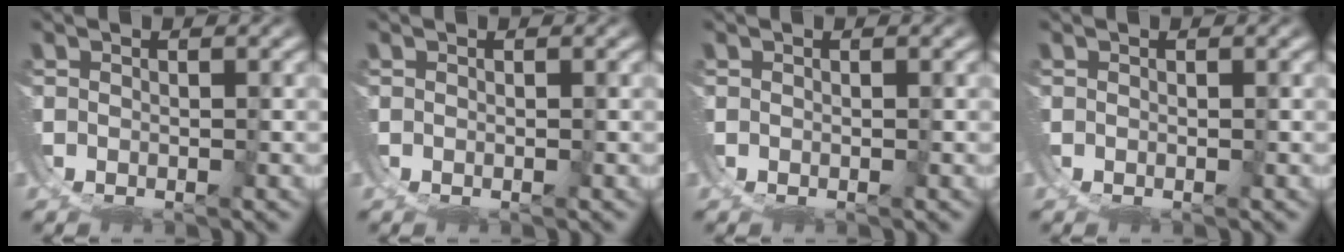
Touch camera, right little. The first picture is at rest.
{"total": 0.0}
{"total": 0.0}
{"total": 0.0}